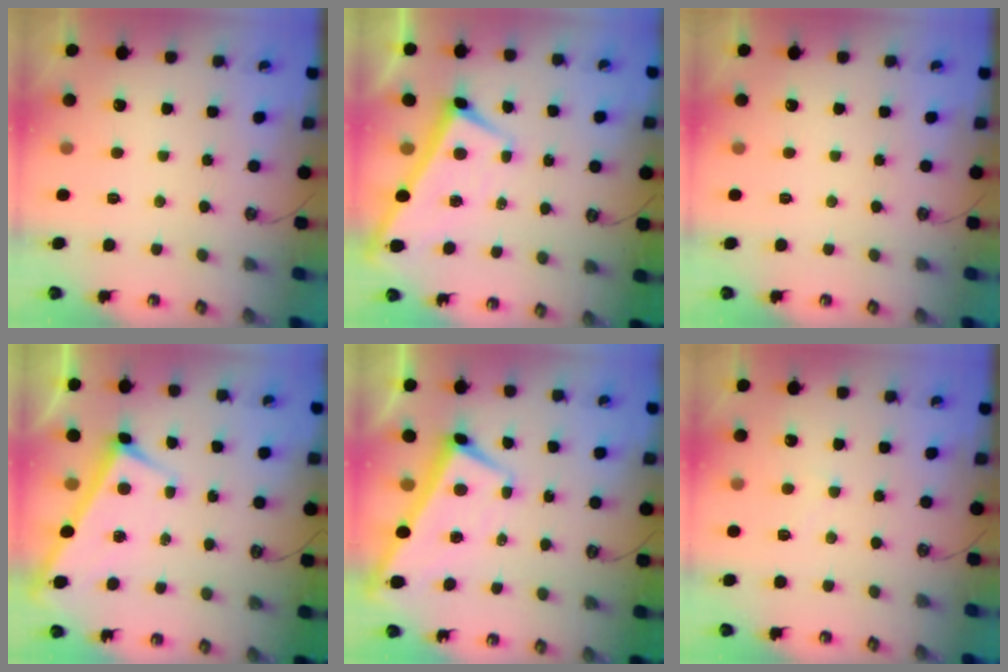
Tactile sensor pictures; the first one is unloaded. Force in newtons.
{"total": 2.2, "press": 2.2, "slide": 0.3}
{"total": 0.0}
{"total": 2.1, "press": 2.1, "slide": 0.6}
{"total": 3.6, "press": 3.6, "slide": 0.6}
{"total": 1.8, "press": 1.8, "slide": 0.3}